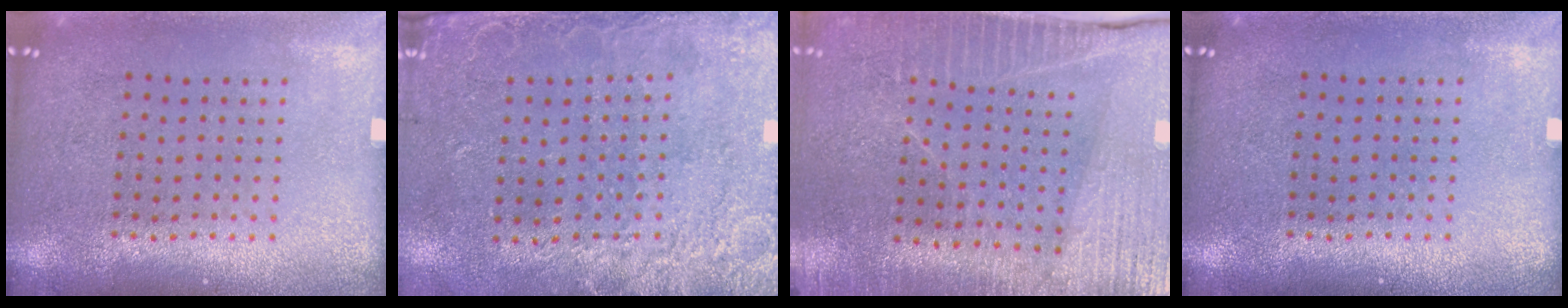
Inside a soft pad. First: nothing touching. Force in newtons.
{"total": 2.7, "press": 2.0, "slide": 1.8}
{"total": 3.6, "press": 3.5, "slide": 0.4}
{"total": 0.0}